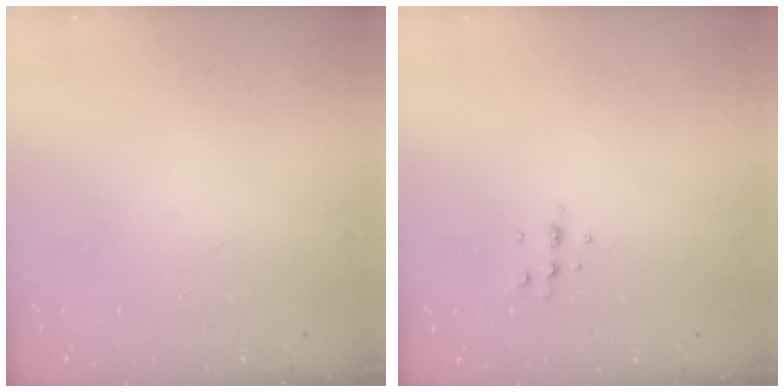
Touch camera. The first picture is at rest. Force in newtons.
{"total": 5.3, "press": 5.2, "slide": 1.4}